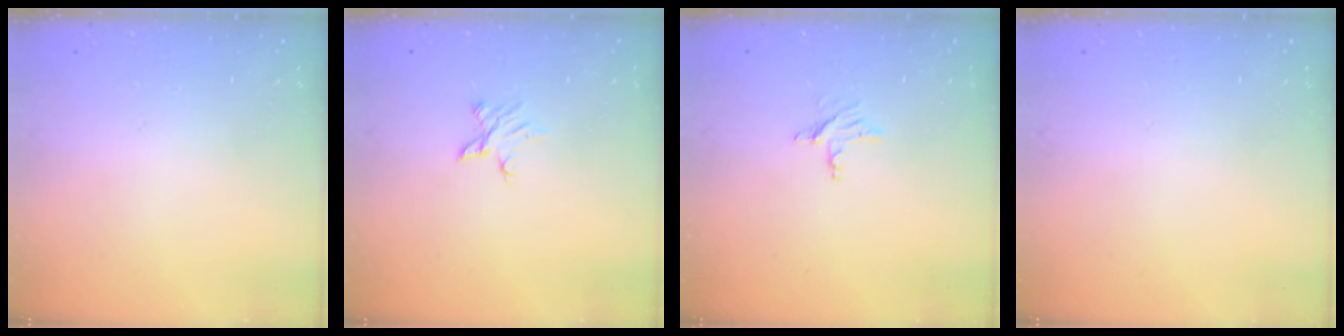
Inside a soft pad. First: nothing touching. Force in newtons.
{"total": 2.9, "press": 2.9, "slide": 0.2}
{"total": 3.5, "press": 3.5, "slide": 0.3}
{"total": 0.0}